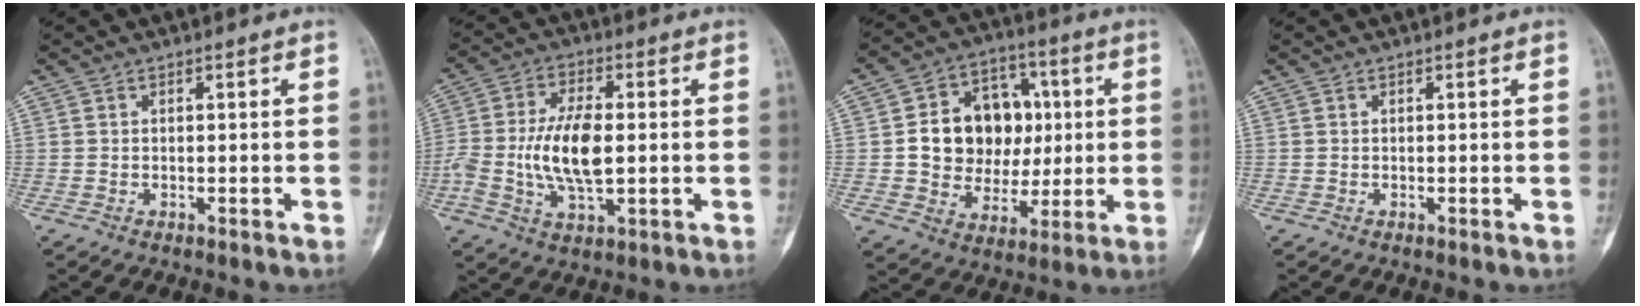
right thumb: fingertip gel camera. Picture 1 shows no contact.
{"total": 11.8, "force": [-0.6, 5.7, 10.3], "torque": [-0.206, 0.007, -0.012]}
{"total": 16.6, "force": [1.6, 13.4, 9.7], "torque": [-0.098, 0.021, 0.035]}
{"total": 0.0}